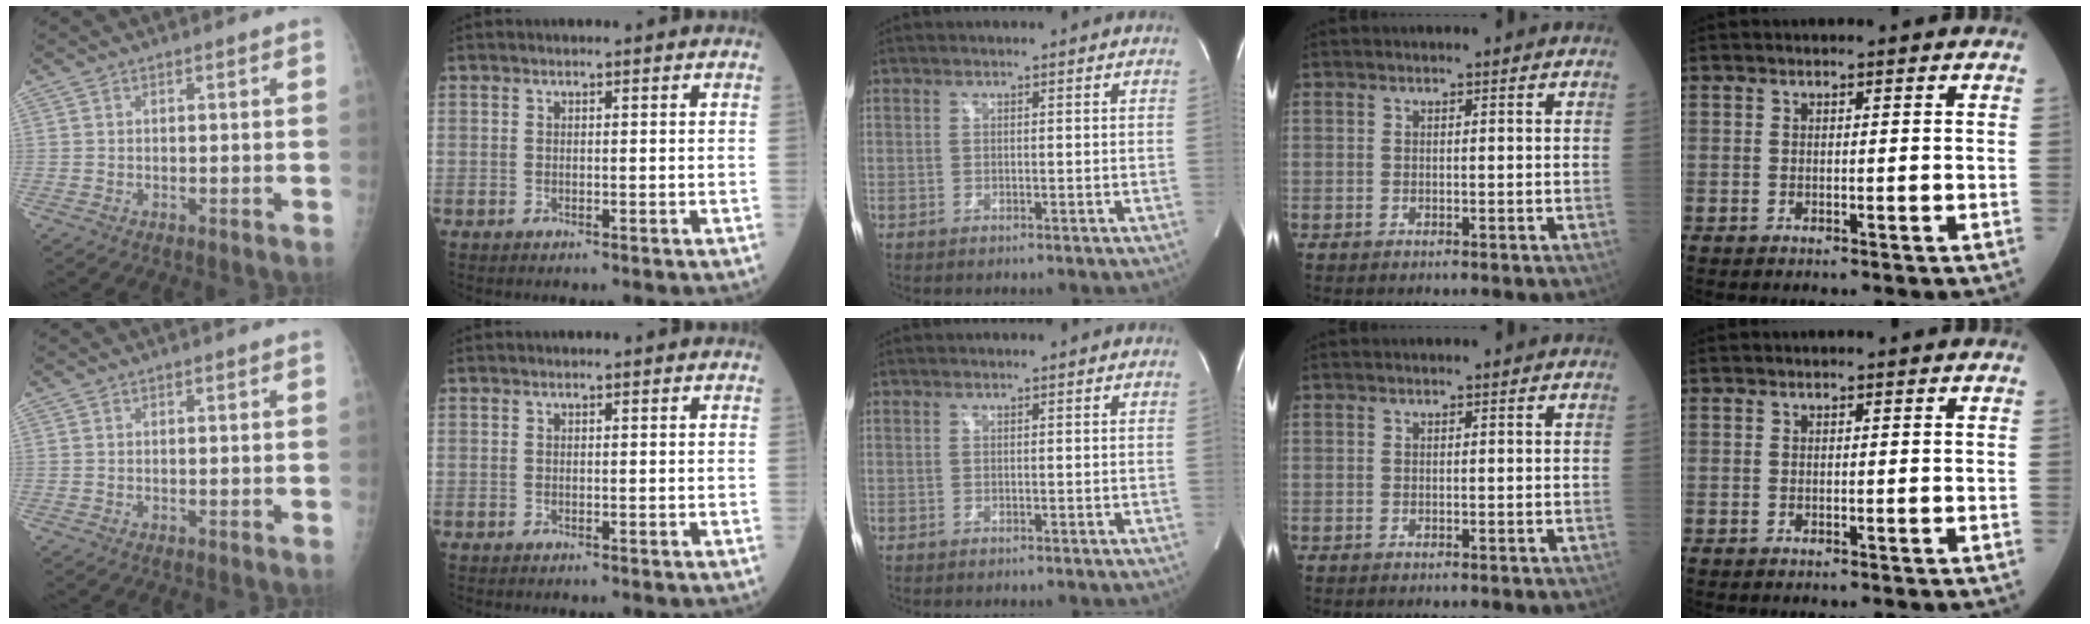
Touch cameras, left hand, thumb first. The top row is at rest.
{}